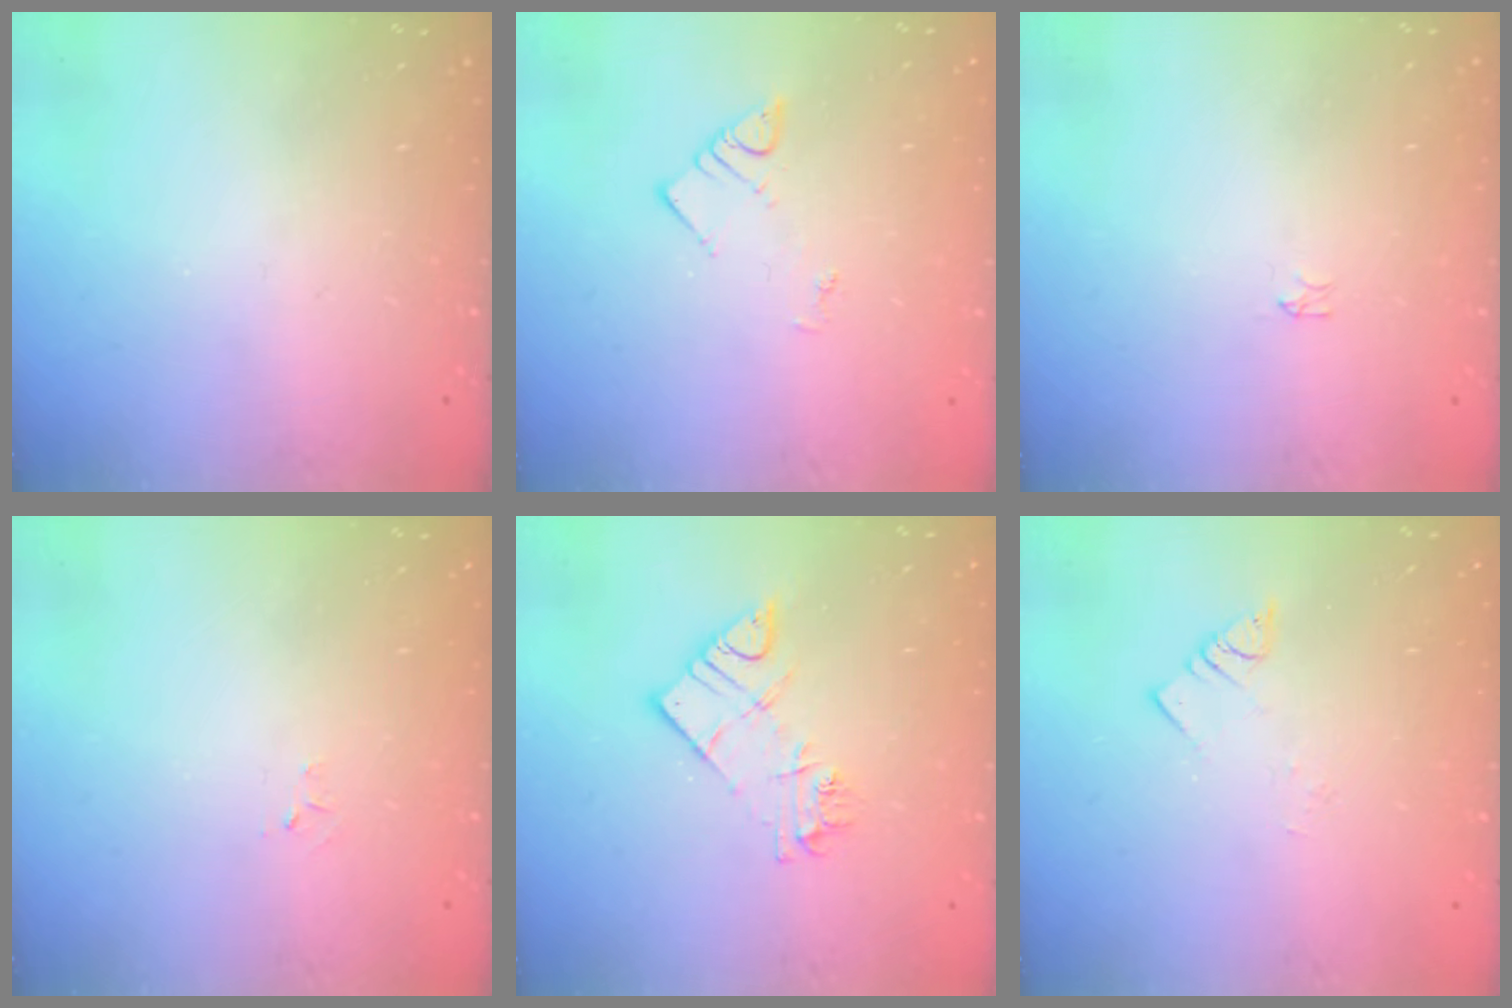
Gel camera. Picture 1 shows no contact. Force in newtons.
{"total": 3.7, "press": 3.6, "slide": 0.6}
{"total": 0.0}
{"total": 2.6, "press": 2.6, "slide": 0.4}
{"total": 10.0, "press": 9.9, "slide": 0.9}
{"total": 2.8, "press": 2.8, "slide": 0.3}